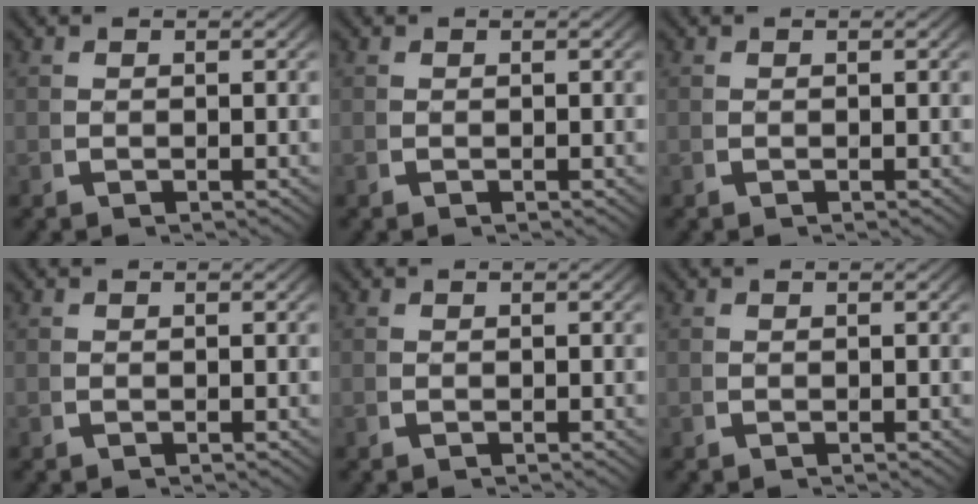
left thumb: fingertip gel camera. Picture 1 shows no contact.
{"total": 0.0}
{"total": 0.0}
{"total": 0.0}
{"total": 0.0}
{"total": 0.0}